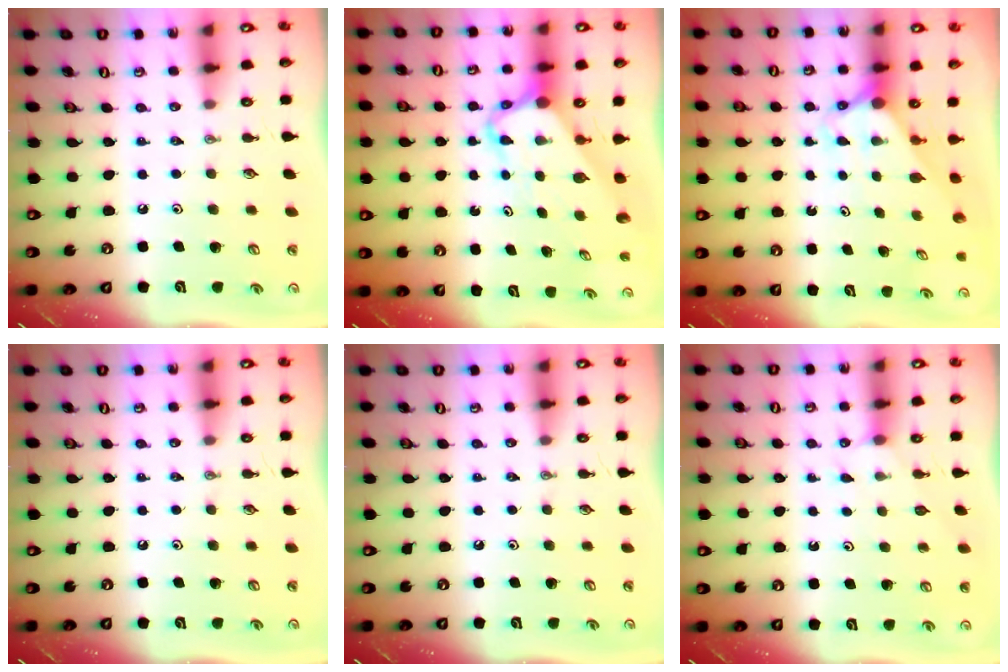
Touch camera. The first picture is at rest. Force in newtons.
{"total": 5.6, "press": 5.6, "slide": 0.5}
{"total": 2.9, "press": 2.9, "slide": 0.0}
{"total": 0.0}
{"total": 0.0}
{"total": 3.2, "press": 3.2, "slide": 0.4}